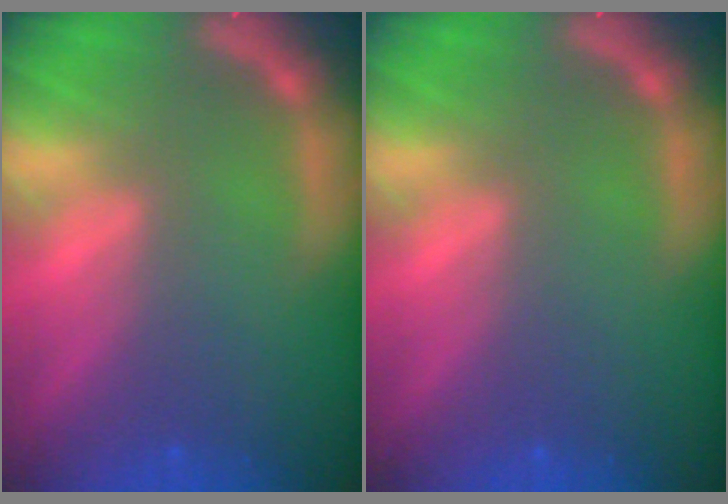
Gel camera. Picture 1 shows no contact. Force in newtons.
{"total": 0.0}